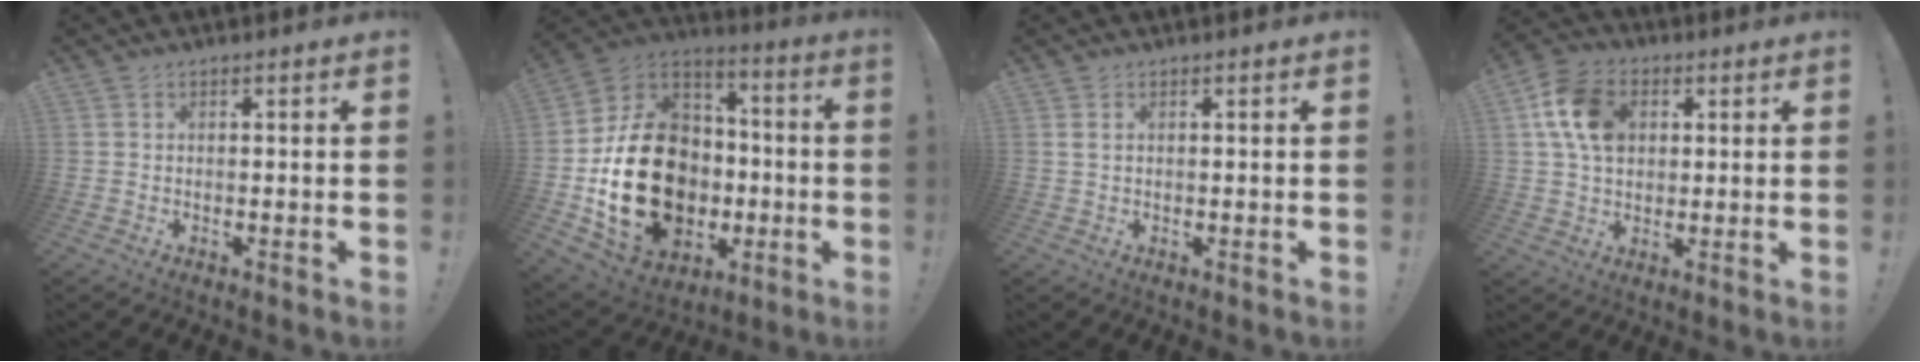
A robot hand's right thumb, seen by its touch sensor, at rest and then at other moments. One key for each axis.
{"total": 25.6, "fx": -4.4, "fy": 19.6, "fz": 15.8, "tx": -0.271, "ty": 0.028, "tz": -0.035}
{"total": 1.0, "fx": 0.5, "fy": 0.3, "fz": 0.8, "tx": -0.017, "ty": 0.001, "tz": 0.009}
{"total": 13.0, "fx": 3.4, "fy": 9.5, "fz": 8.1, "tx": -0.144, "ty": 0.004, "tz": 0.068}